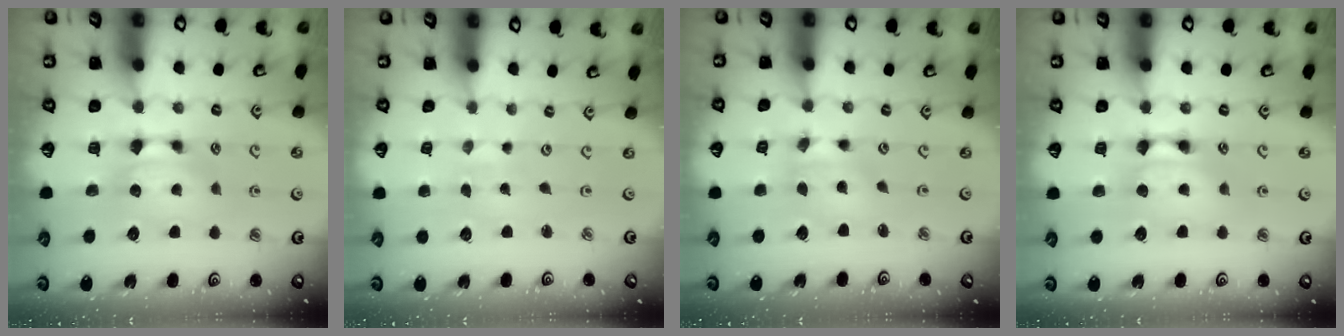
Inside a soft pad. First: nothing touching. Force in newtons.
{"total": 6.2, "press": 6.2, "slide": 0.3}
{"total": 2.7, "press": 2.4, "slide": 1.3}
{"total": 2.0, "press": 2.0, "slide": 0.1}